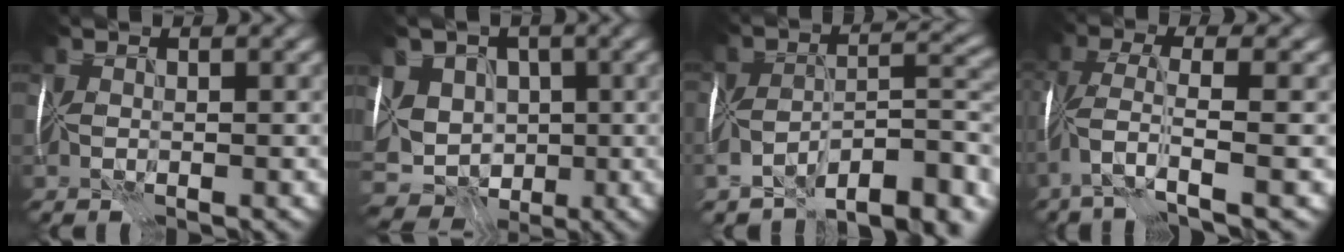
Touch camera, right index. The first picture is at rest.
{"total": 8.2, "force": [-0.9, 6.8, 4.5], "torque": [-0.063, 0.001, -0.021]}
{"total": 10.1, "force": [-8.1, 3.3, 5.0], "torque": [-0.061, -0.010, -0.125]}
{"total": 4.4, "force": [-2.5, -0.1, 3.6], "torque": [-0.078, 0.004, -0.053]}